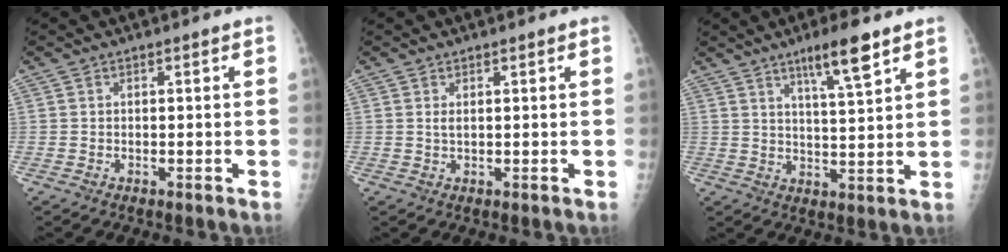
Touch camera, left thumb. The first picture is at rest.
{"total": 1.1, "force": [0.5, 0.3, 0.9], "torque": [-0.016, -0.002, 0.012]}
{"total": 8.4, "force": [5.3, 0.8, 6.5], "torque": [-0.108, -0.029, 0.093]}